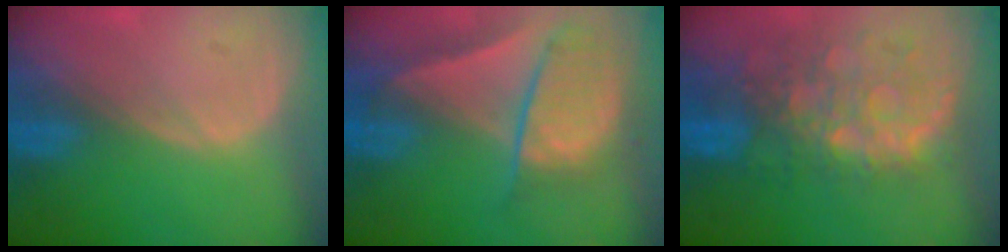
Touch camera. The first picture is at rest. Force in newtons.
{"total": 9.5, "press": 8.1, "slide": 5.0}
{"total": 10.9, "press": 9.5, "slide": 5.2}